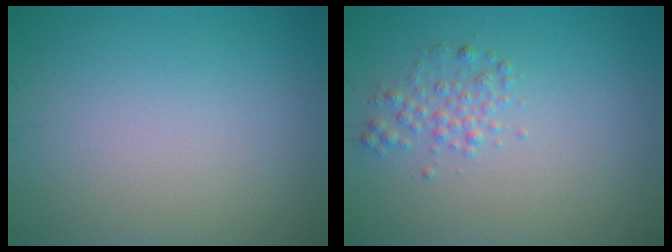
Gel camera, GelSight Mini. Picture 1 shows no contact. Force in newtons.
{"total": 1.7, "press": 1.7, "slide": 0.0}